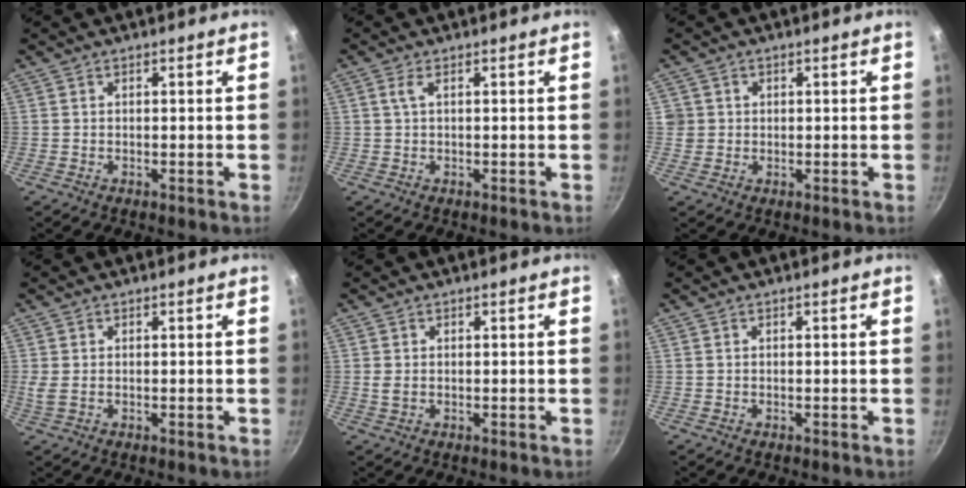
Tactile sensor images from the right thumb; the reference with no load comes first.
{"total": 1.3, "force": [0.4, 0.3, 1.1], "torque": [-0.037, 0.007, 0.011]}
{"total": 2.2, "force": [0.3, 2.2, 0.2], "torque": [0.010, 0.004, 0.005]}
{"total": 1.7, "force": [0.1, 0.9, 1.5], "torque": [-0.044, -0.003, 0.006]}
{"total": 1.3, "force": [0.1, 0.8, 1.0], "torque": [-0.025, -0.002, 0.005]}
{"total": 0.0}